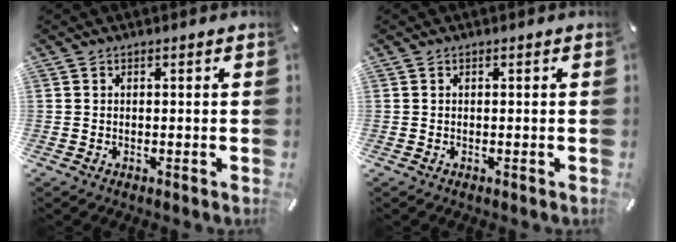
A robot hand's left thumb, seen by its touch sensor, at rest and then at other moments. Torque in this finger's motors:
{"motor_torque": [0.00, 0.00, 0.02, -0.02, 0.00]}